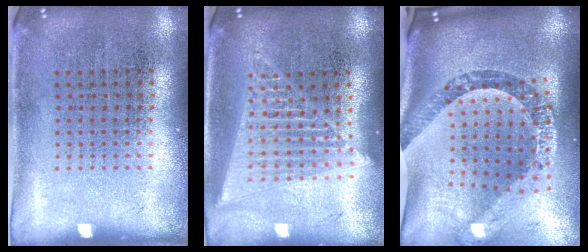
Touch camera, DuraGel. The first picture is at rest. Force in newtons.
{"total": 1.8, "press": 1.6, "slide": 0.8}
{"total": 2.8, "press": 2.1, "slide": 1.8}